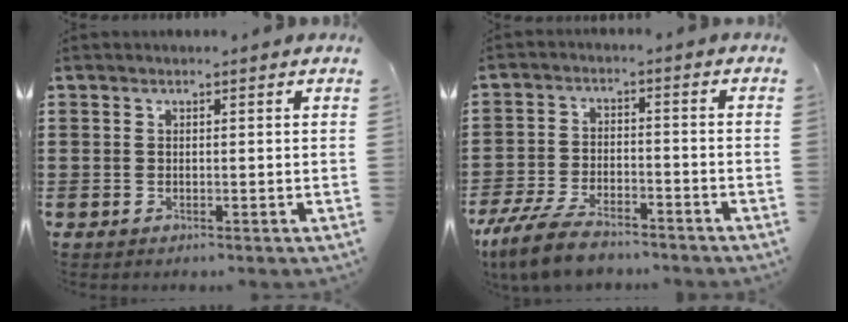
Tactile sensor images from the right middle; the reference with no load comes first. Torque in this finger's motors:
{"motor_torque": [1.93, -0.20, 0.72, 0.17]}